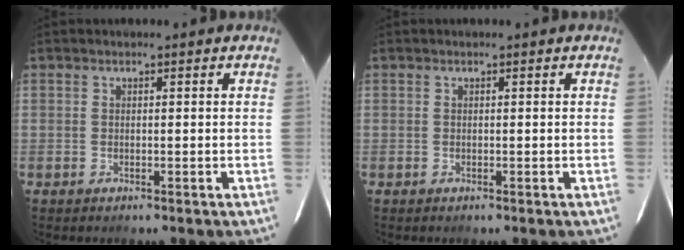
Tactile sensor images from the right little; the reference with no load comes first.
{"total": 0.0}